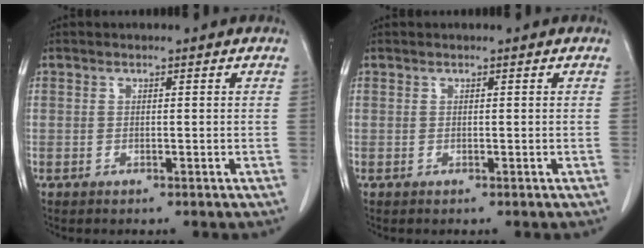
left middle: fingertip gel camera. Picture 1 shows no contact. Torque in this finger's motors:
{"motor_torque": [0.14, -0.17, 0.02, 0.00]}